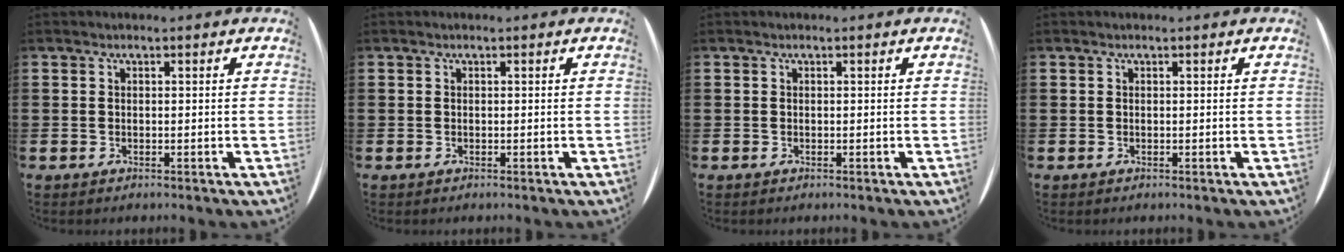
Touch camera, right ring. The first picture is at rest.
{"total": 0.0}
{"total": 0.0}
{"total": 0.0}